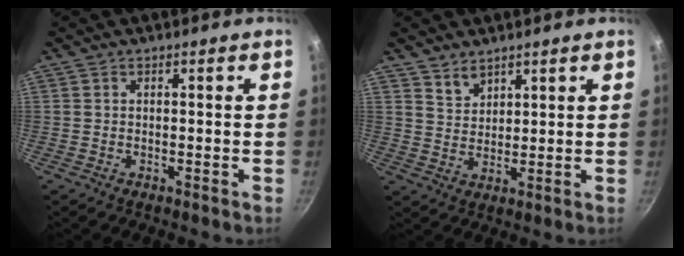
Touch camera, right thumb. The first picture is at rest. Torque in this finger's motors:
{"motor_torque": [-0.14, 0.00, -0.25, 0.25, 0.01]}